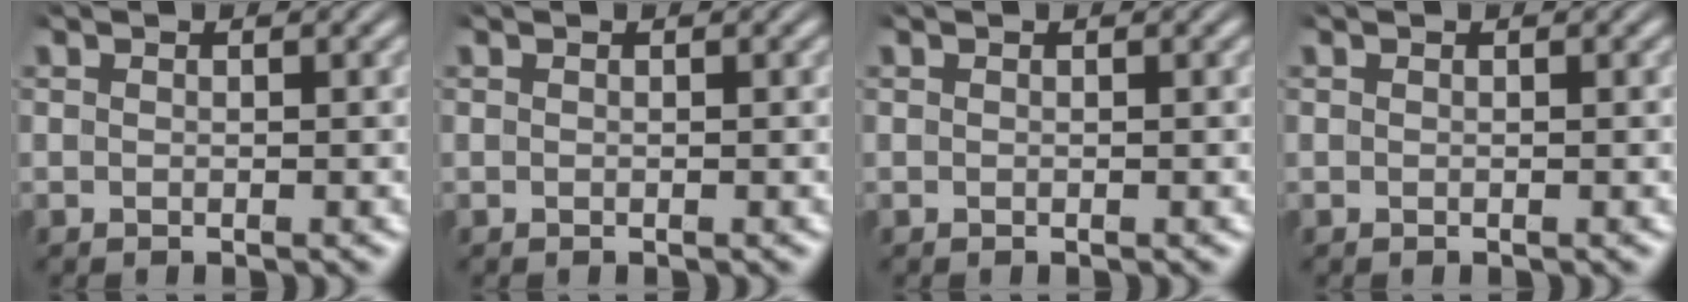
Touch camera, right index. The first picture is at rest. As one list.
[{"total": 0.0}, {"total": 0.0}, {"total": 0.0}]